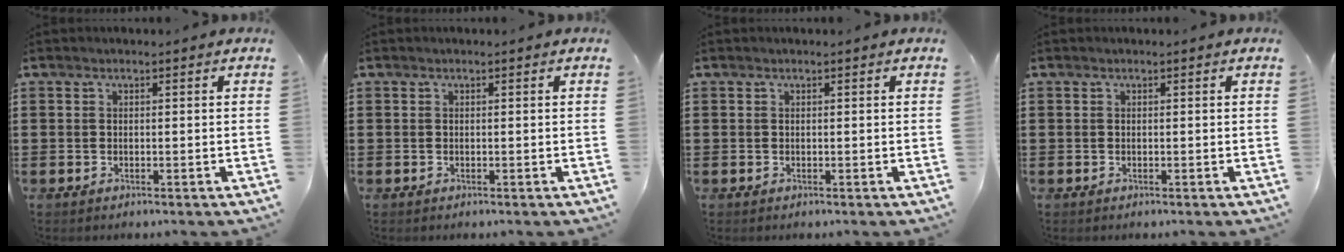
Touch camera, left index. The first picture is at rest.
{"total": 0.0}
{"total": 0.0}
{"total": 0.0}